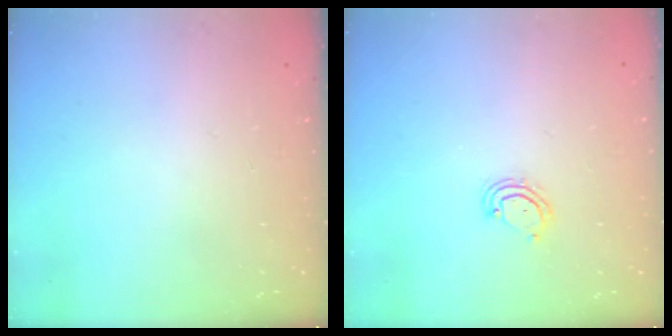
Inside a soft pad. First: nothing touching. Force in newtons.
{"total": 3.9, "press": 3.9, "slide": 0.3}